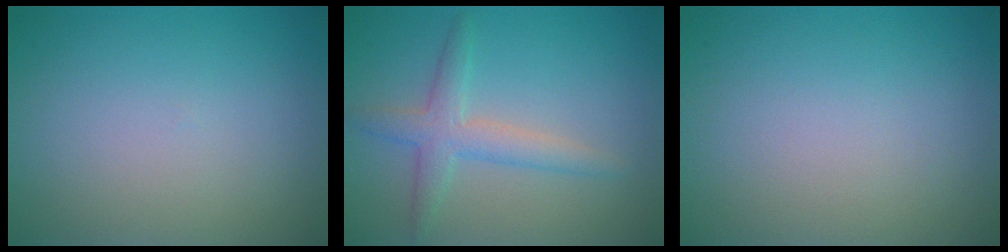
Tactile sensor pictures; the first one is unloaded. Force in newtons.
{"total": 3.1, "press": 3.1, "slide": 0.1}
{"total": 0.0}